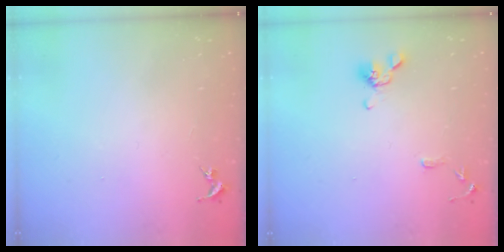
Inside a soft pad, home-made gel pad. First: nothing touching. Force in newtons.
{"total": 9.9, "press": 9.8, "slide": 1.4}